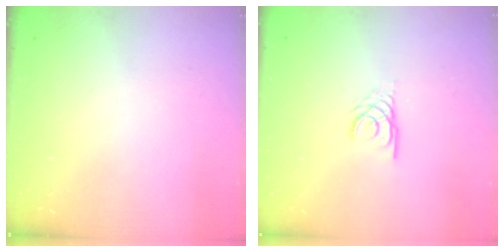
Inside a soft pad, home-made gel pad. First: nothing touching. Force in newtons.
{"total": 2.3, "press": 2.3, "slide": 0.1}